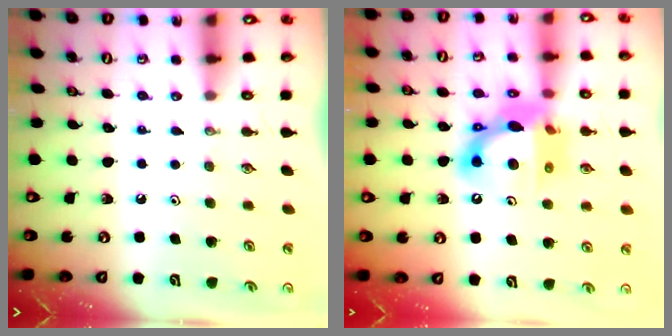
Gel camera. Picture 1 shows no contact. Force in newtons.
{"total": 13.8, "press": 13.7, "slide": 1.6}